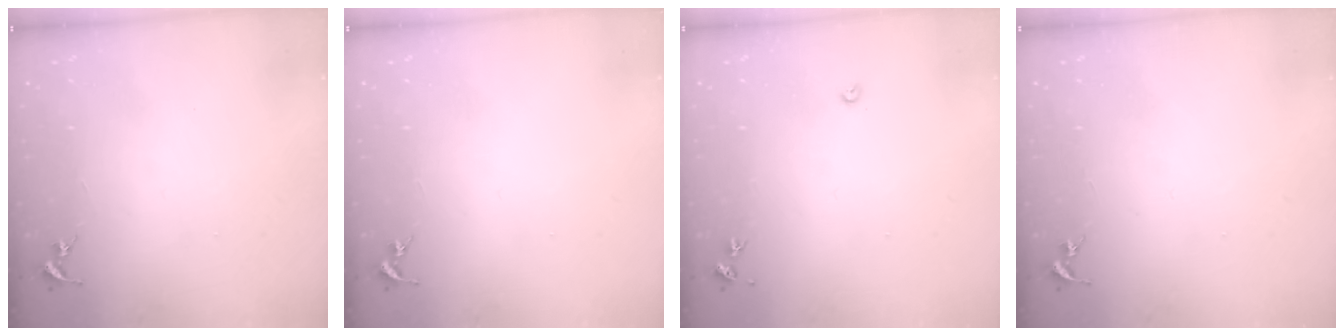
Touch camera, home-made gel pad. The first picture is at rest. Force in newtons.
{"total": 0.0}
{"total": 2.4, "press": 2.4, "slide": 0.3}
{"total": 0.0}